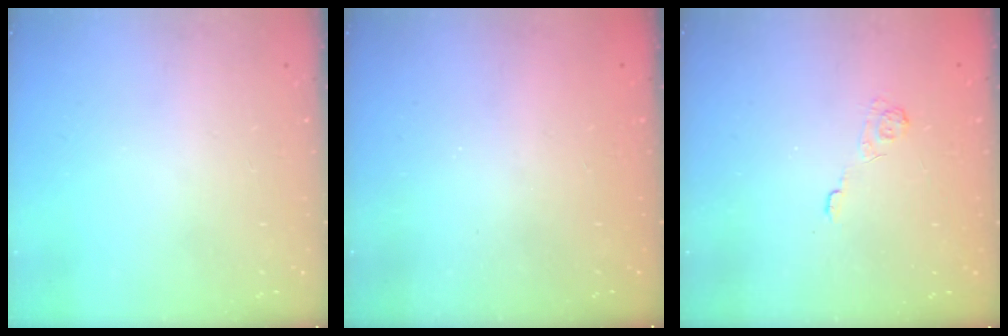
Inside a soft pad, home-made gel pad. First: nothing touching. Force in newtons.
{"total": 2.3, "press": 2.2, "slide": 0.6}
{"total": 2.7, "press": 2.2, "slide": 1.5}